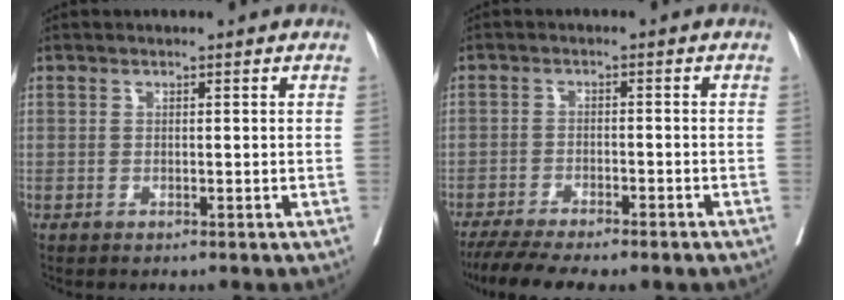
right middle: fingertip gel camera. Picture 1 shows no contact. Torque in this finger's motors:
{"motor_torque": [1.06, -1.07, 0.22, 0.12]}